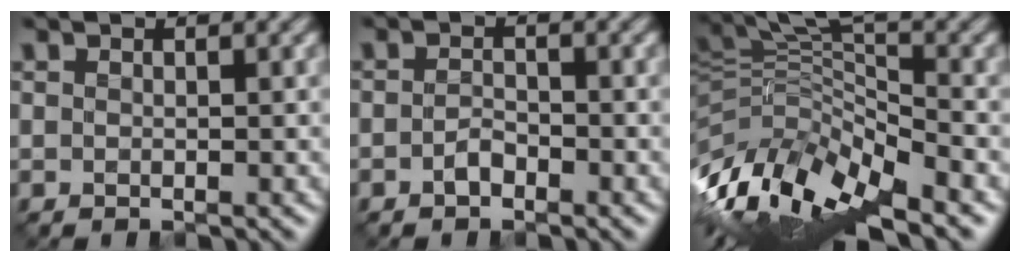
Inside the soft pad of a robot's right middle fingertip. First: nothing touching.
{"total": 1.0, "force": [-0.8, 0.5, 0.4], "torque": [-0.015, 0.001, -0.017]}
{"total": 11.3, "force": [-6.4, 3.5, 8.6], "torque": [-0.186, 0.000, -0.117]}